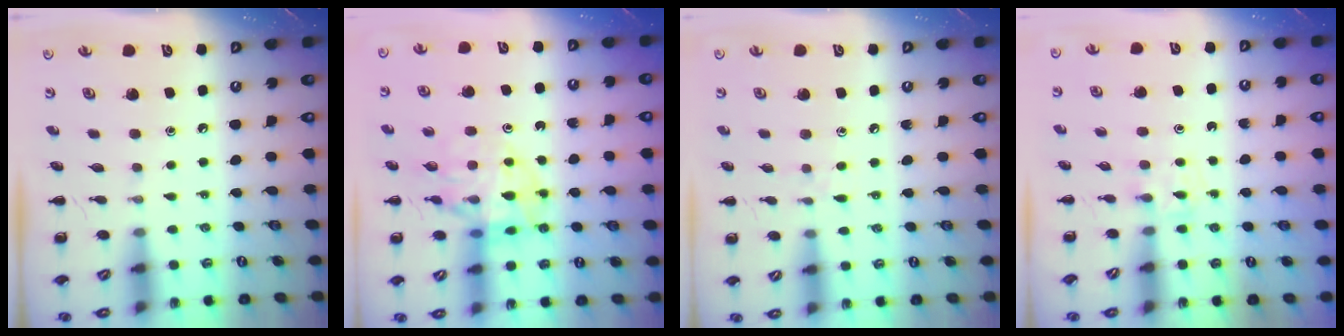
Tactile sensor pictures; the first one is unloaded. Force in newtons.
{"total": 12.9, "press": 12.5, "slide": 3.3}
{"total": 4.7, "press": 4.4, "slide": 1.8}
{"total": 3.6, "press": 3.4, "slide": 1.4}